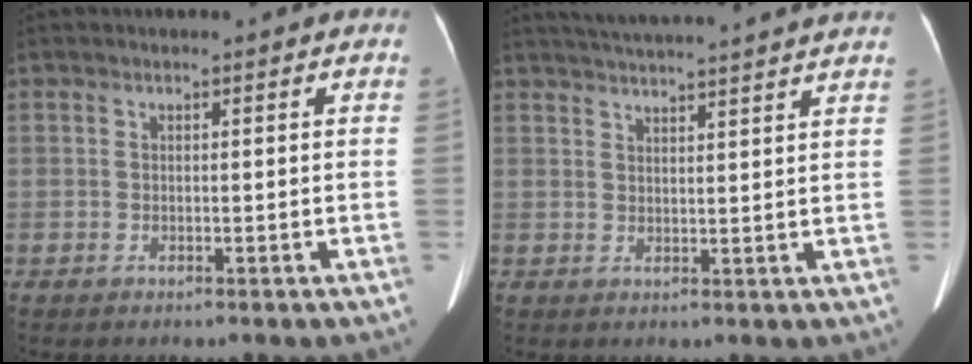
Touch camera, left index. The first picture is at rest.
{"total": 16.6, "force": [15.3, -0.3, 6.2], "torque": [-0.108, 0.008, 0.203]}